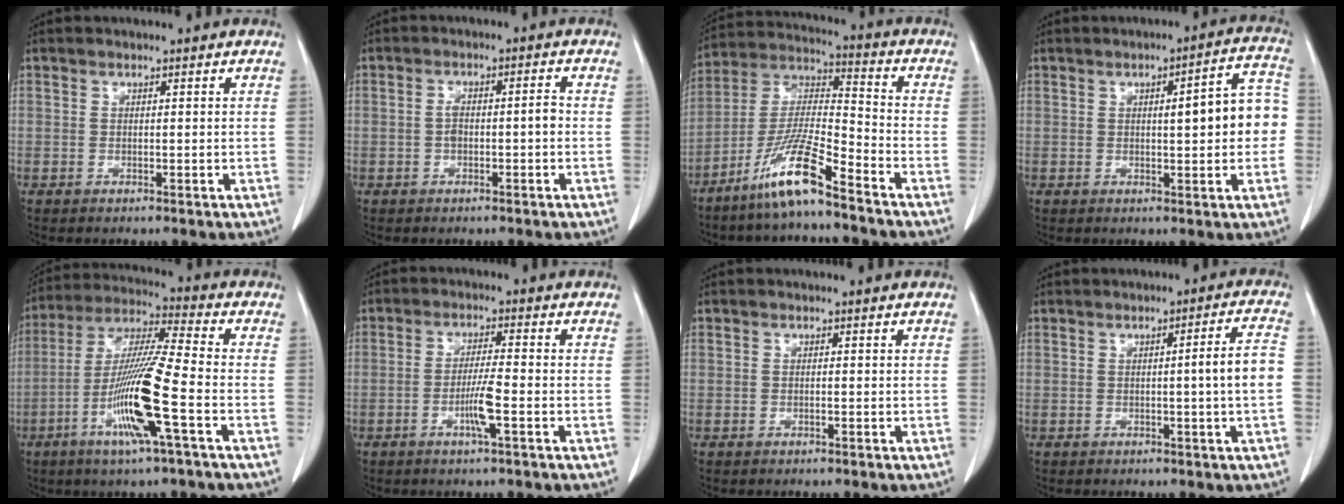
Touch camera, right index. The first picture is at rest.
{"total": 3.6, "force": [-0.6, 1.1, 3.4], "torque": [-0.065, 0.011, -0.010]}
{"total": 11.7, "force": [-8.1, 0.3, 8.5], "torque": [-0.176, -0.016, -0.162]}
{"total": 9.0, "force": [0.2, 1.8, 8.9], "torque": [-0.108, 0.029, 0.001]}
{"total": 14.3, "force": [-5.0, -0.3, 13.4], "torque": [-0.269, -0.013, -0.101]}
{"total": 4.8, "force": [-1.7, -0.3, 4.4], "torque": [-0.084, -0.007, -0.035]}
{"total": 0.0}
{"total": 5.2, "force": [-0.6, -0.8, 5.1], "torque": [-0.069, 0.005, -0.010]}